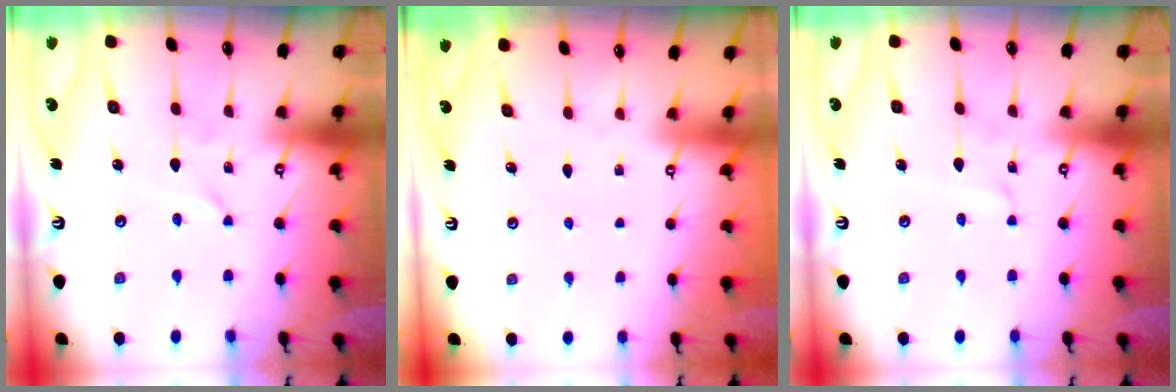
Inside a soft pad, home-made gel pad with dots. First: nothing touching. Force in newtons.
{"total": 0.0}
{"total": 2.3, "press": 2.3, "slide": 0.3}